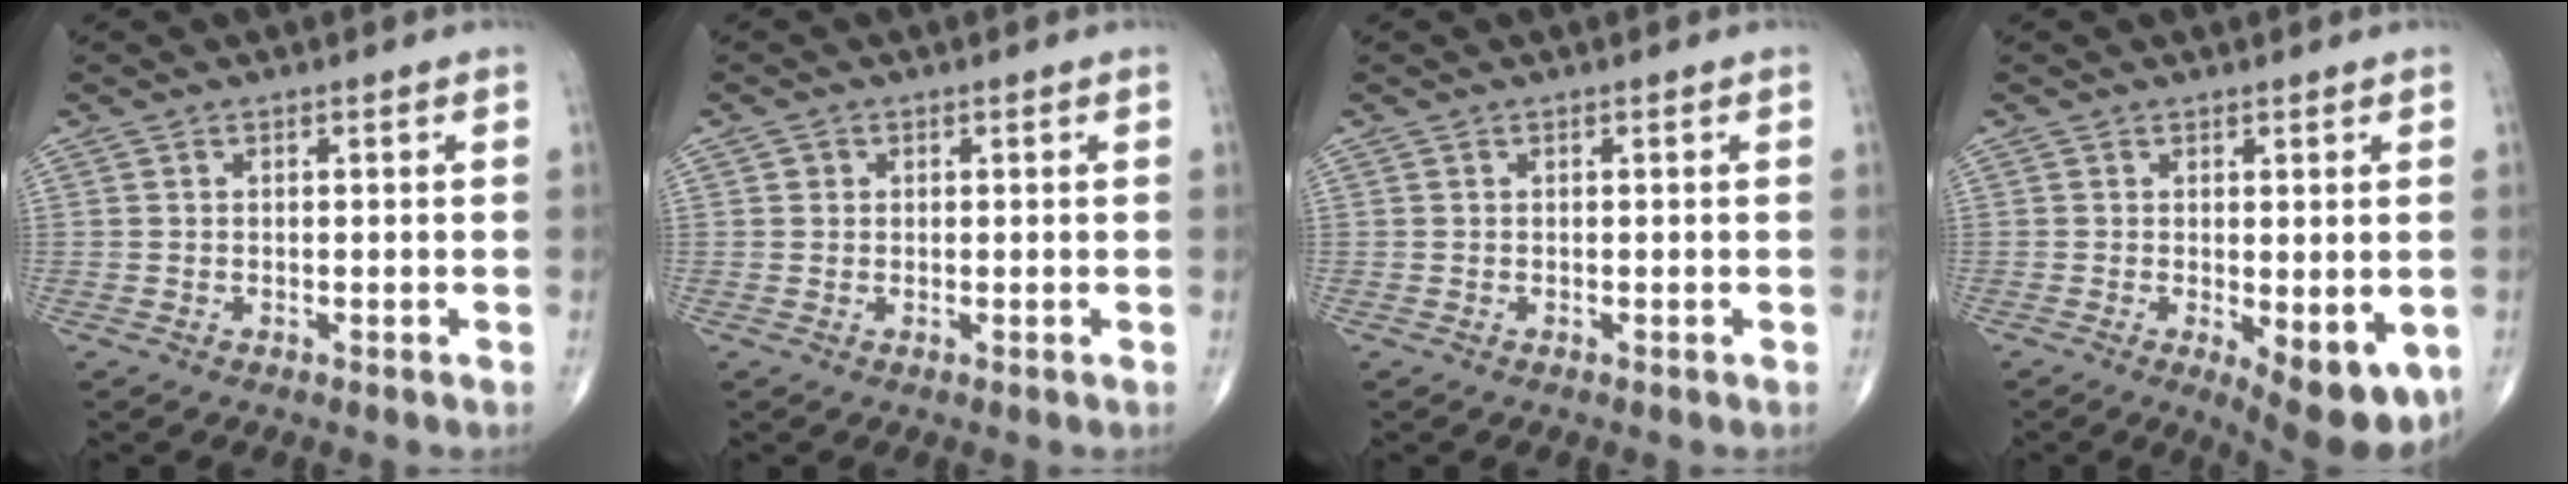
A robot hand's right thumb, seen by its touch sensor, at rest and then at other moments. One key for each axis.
{"total": 1.1, "fx": 0.3, "fy": 1.0, "fz": 0.2, "tx": 0.003, "ty": 0.001, "tz": 0.003}
{"total": 0.0}
{"total": 9.4, "fx": -2.7, "fy": 3.5, "fz": 8.3, "tx": -0.098, "ty": -0.021, "tz": -0.029}